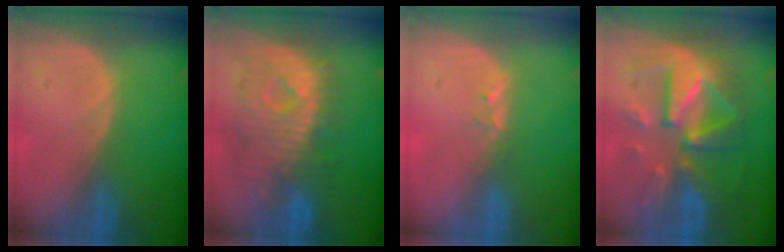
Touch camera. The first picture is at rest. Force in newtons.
{"total": 10.8, "press": 9.7, "slide": 4.8}
{"total": 1.4, "press": 1.3, "slide": 0.7}
{"total": 11.8, "press": 11.7, "slide": 1.2}